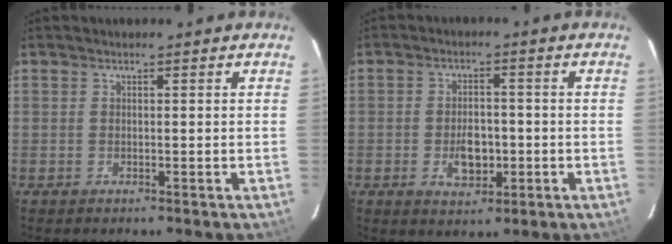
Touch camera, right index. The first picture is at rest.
{"total": 5.9, "force": [-1.6, 3.6, 4.4], "torque": [-0.082, 0.000, -0.018]}